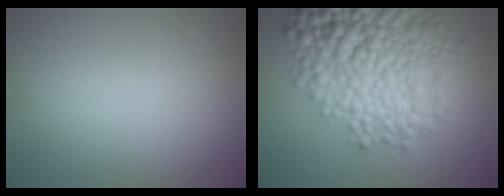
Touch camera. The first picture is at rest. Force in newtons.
{"total": 10.9, "press": 10.9, "slide": 0.3}